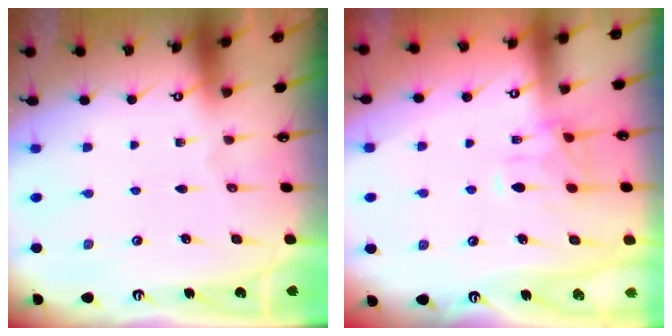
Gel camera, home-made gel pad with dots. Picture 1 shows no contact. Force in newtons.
{"total": 2.8, "press": 2.5, "slide": 1.3}